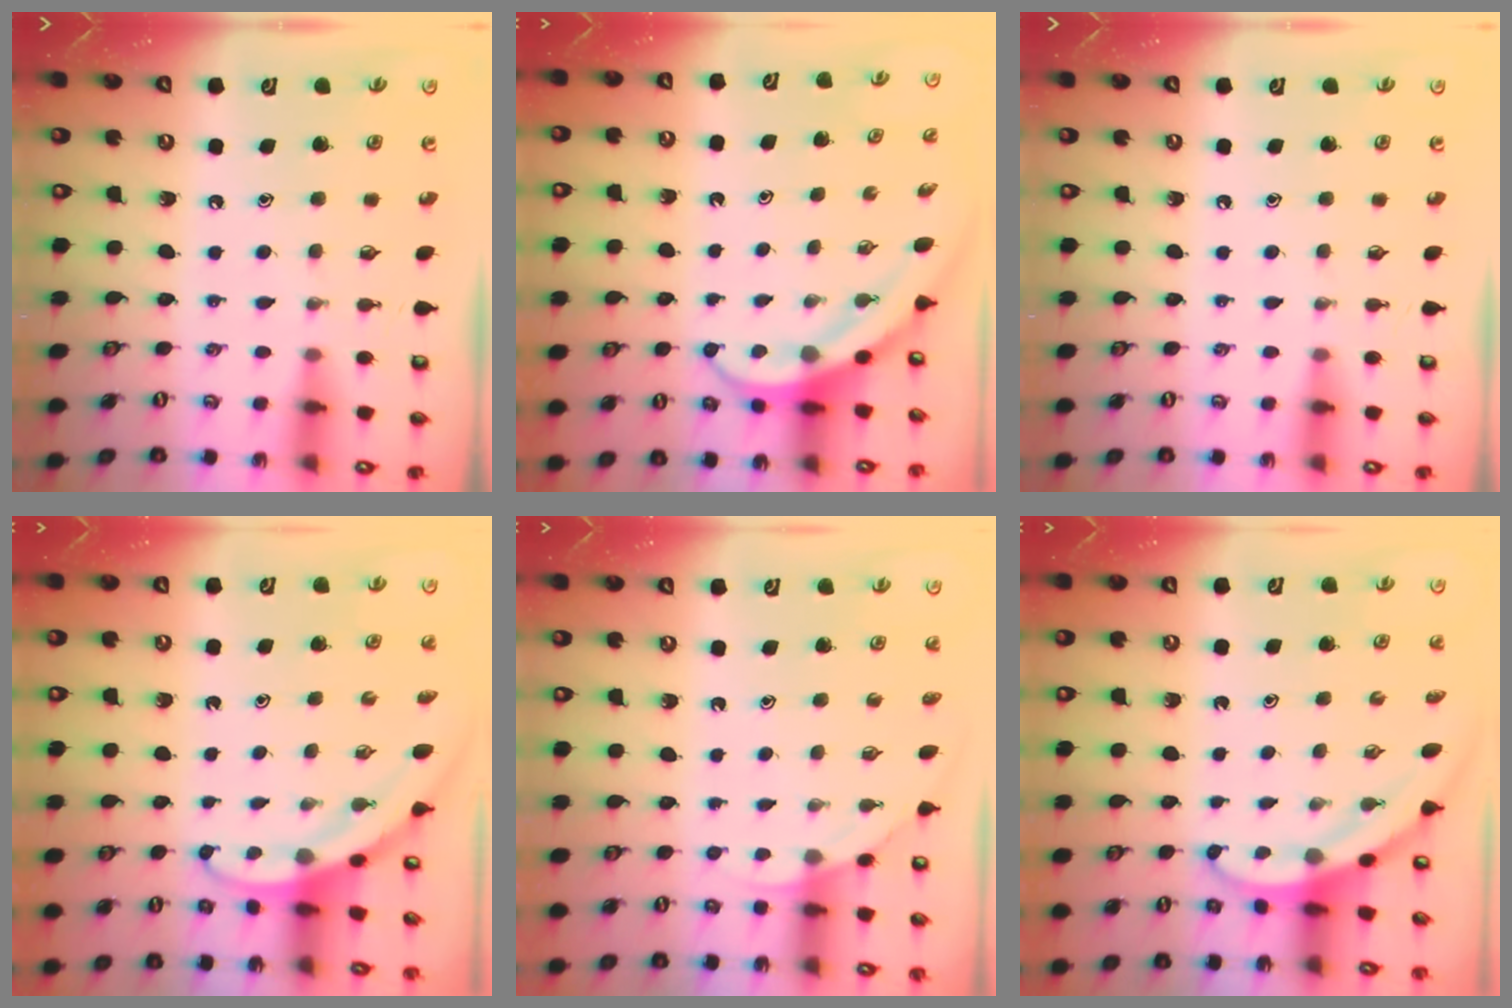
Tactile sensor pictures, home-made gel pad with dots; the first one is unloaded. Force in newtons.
{"total": 4.0, "press": 4.0, "slide": 0.4}
{"total": 0.0}
{"total": 3.0, "press": 3.0, "slide": 0.1}
{"total": 3.1, "press": 3.1, "slide": 0.2}
{"total": 3.4, "press": 3.4, "slide": 0.1}